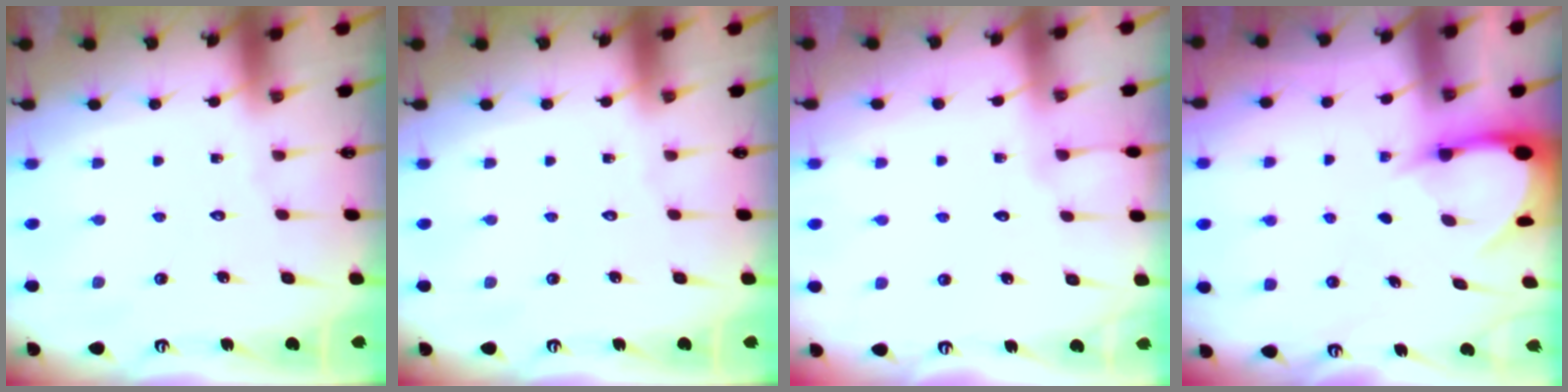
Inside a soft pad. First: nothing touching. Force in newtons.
{"total": 0.0}
{"total": 3.4, "press": 3.3, "slide": 0.5}
{"total": 3.5, "press": 3.5, "slide": 0.2}